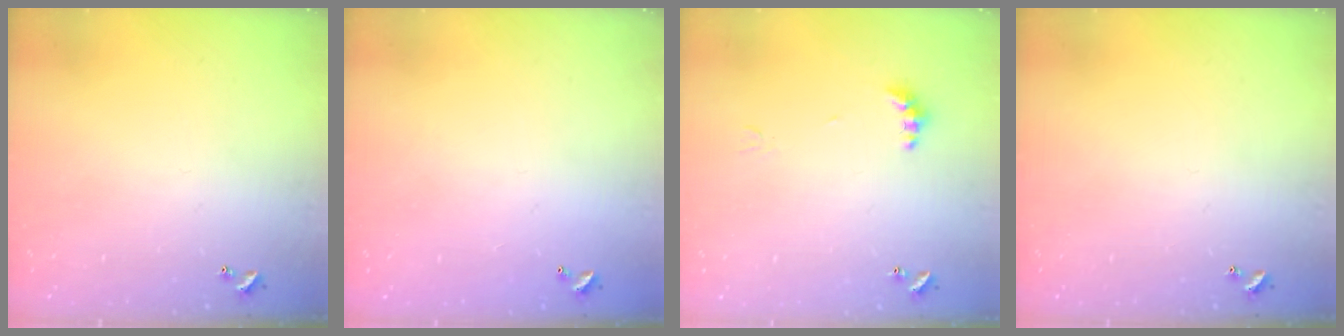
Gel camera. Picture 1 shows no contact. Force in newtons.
{"total": 2.8, "press": 2.8, "slide": 0.1}
{"total": 3.7, "press": 3.6, "slide": 0.8}
{"total": 0.0}